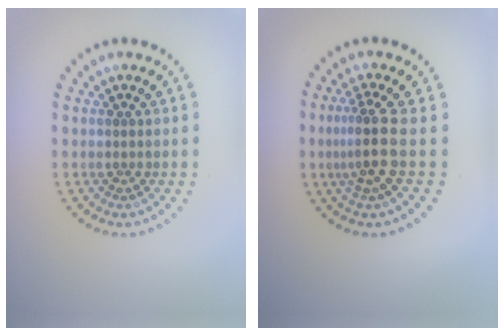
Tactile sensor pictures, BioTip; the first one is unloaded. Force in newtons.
{"total": 3.4, "press": 2.6, "slide": 2.2}